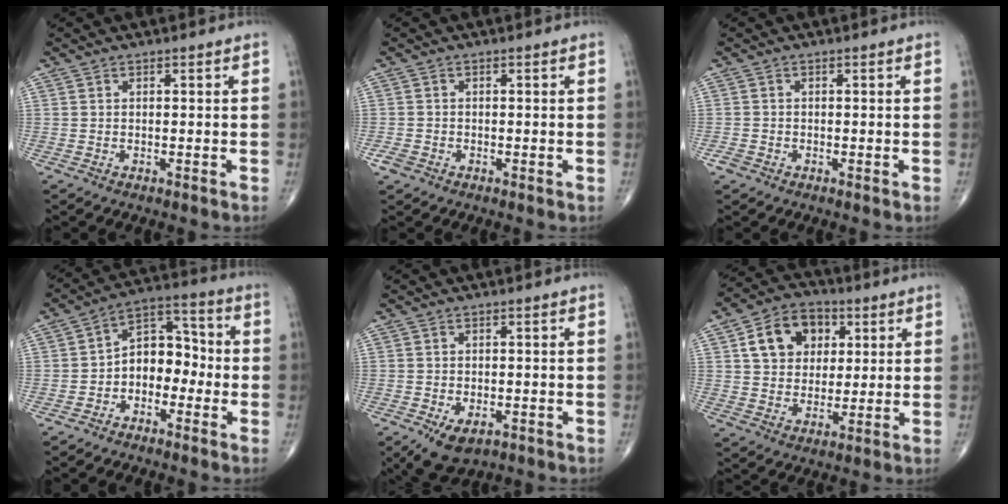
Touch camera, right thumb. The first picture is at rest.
{"total": 2.0, "force": [-1.0, 1.5, 0.9], "torque": [-0.015, 0.001, -0.020]}
{"total": 1.1, "force": [-0.6, 0.8, 0.4], "torque": [-0.006, 0.000, -0.014]}
{"total": 9.1, "force": [-2.2, 6.4, 6.0], "torque": [-0.057, 0.046, -0.054]}
{"total": 6.4, "force": [-3.1, 3.7, 4.1], "torque": [-0.066, 0.000, -0.044]}
{"total": 11.4, "force": [3.4, 8.9, 6.4], "torque": [-0.073, -0.001, 0.053]}